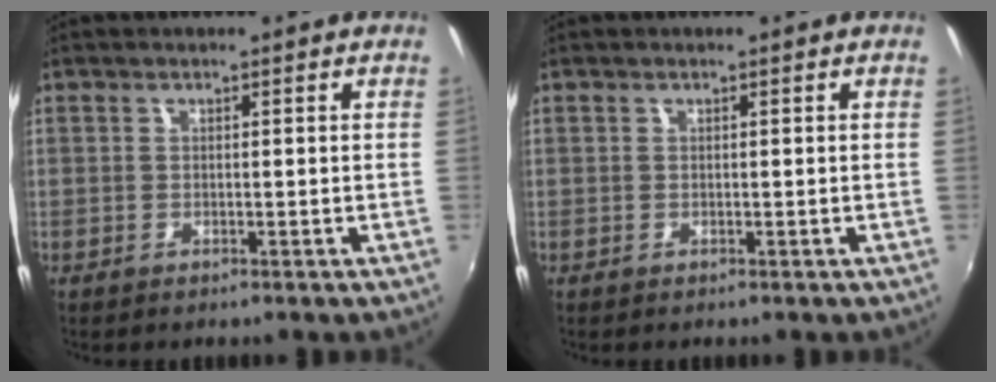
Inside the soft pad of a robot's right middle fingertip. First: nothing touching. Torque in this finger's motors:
{"motor_torque": [0.01, -0.17, 0.02, 0.00]}